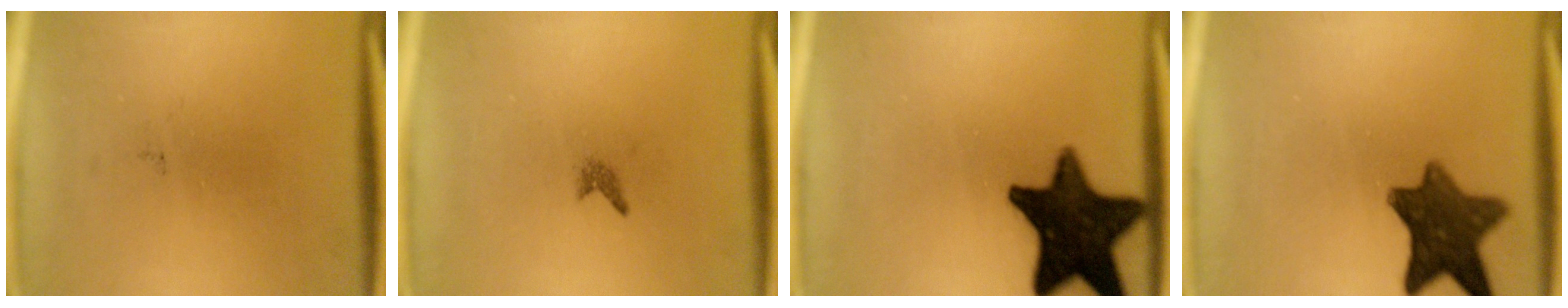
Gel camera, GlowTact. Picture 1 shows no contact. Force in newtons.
{"total": 0.7}
{"total": 16.3}
{"total": 10.1}